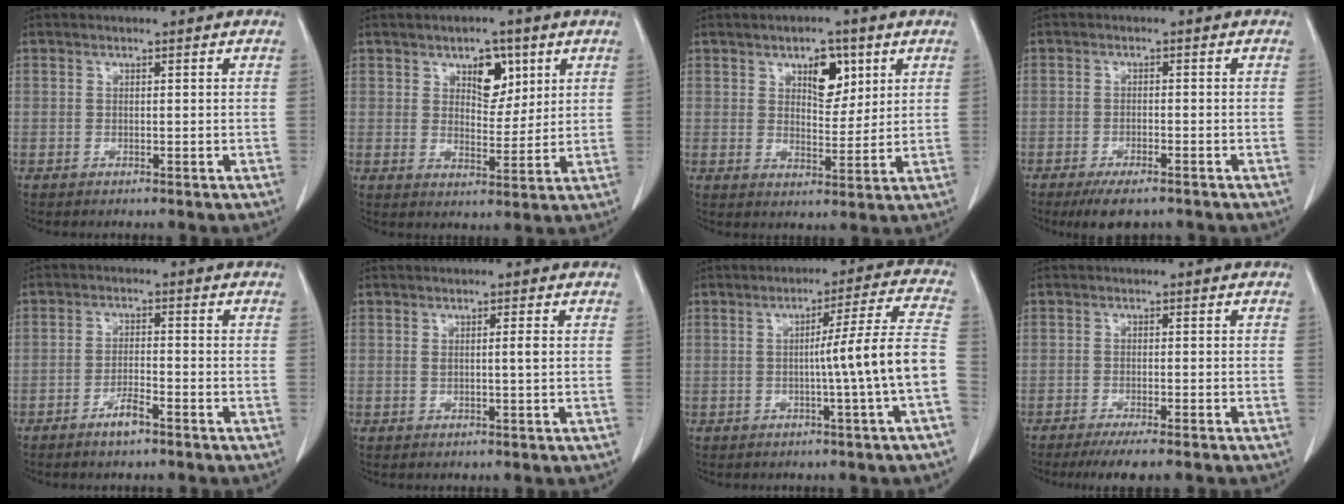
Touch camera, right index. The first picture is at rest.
{"total": 5.8, "force": [2.9, 3.1, 3.9], "torque": [-0.055, 0.003, 0.048]}
{"total": 5.8, "force": [2.9, 2.8, 4.2], "torque": [-0.063, 0.002, 0.048]}
{"total": 5.7, "force": [-4.3, 1.4, 3.4], "torque": [-0.053, -0.010, -0.065]}
{"total": 3.5, "force": [-2.5, 0.5, 2.4], "torque": [-0.045, 0.000, -0.044]}
{"total": 1.5, "force": [0.3, -0.1, 1.5], "torque": [-0.027, 0.000, 0.005]}
{"total": 10.2, "force": [-2.1, -2.2, 9.7], "torque": [-0.133, 0.011, -0.028]}
{"total": 6.9, "force": [-5.7, 0.2, 4.0], "torque": [-0.046, -0.013, -0.083]}